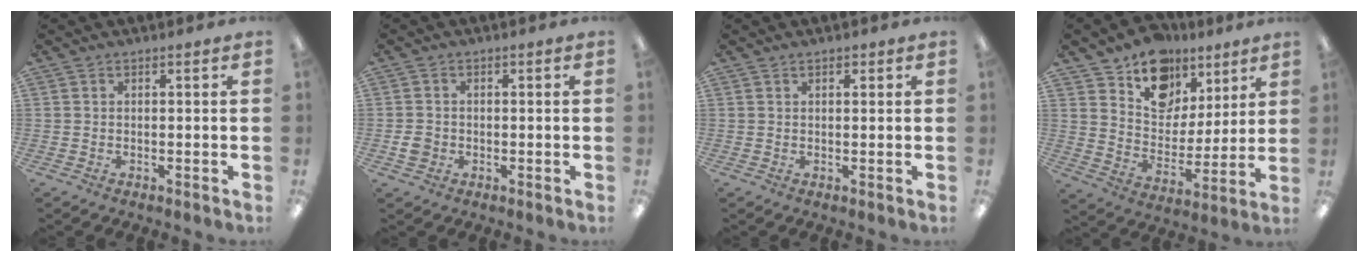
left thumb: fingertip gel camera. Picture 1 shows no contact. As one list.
[{"total": 2.9, "force": [-0.8, 2.7, 0.7], "torque": [-0.003, 0.002, -0.016]}, {"total": 0.9, "force": [0.6, 0.6, 0.3], "torque": [-0.008, 0.001, 0.012]}, {"total": 13.5, "force": [9.0, 9.5, 3.3], "torque": [-0.051, -0.062, 0.170]}]